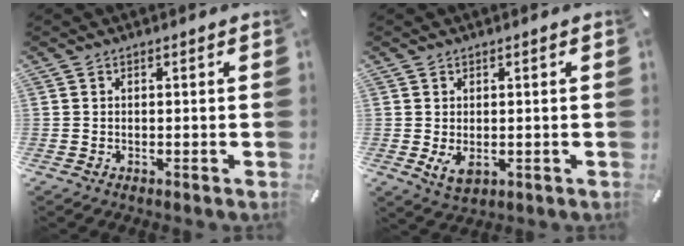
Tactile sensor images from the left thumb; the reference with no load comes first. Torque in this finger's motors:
{"motor_torque": [0.74, 0.84, 0.46, 0.14, 0.07]}